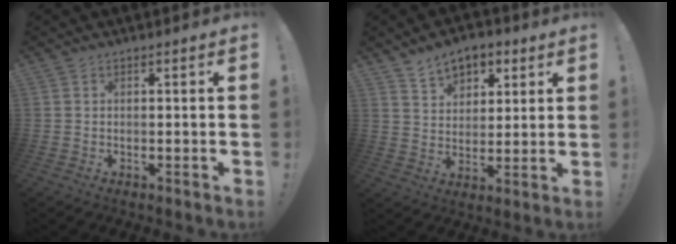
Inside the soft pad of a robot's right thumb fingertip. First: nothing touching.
{"total": 9.0, "force": [5.9, 6.0, 3.2], "torque": [-0.042, -0.036, 0.113]}